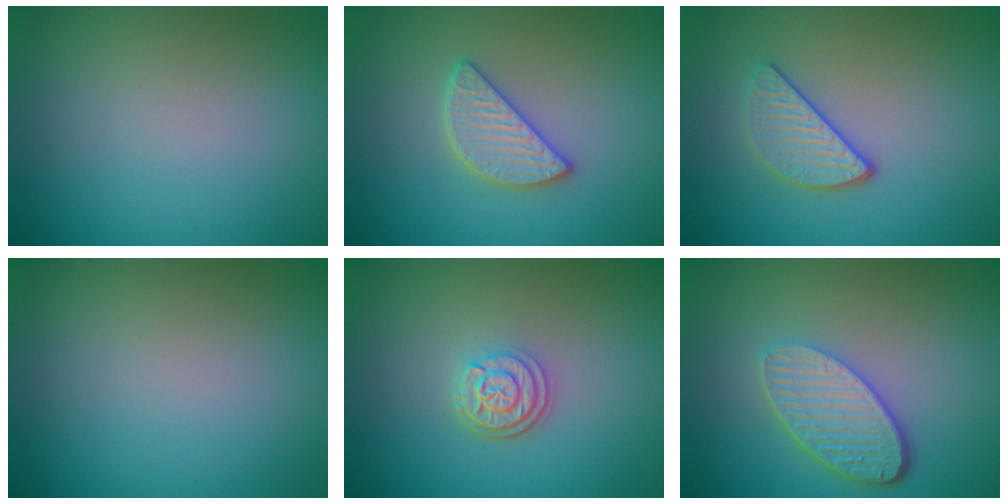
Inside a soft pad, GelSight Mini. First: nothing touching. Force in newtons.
{"total": 2.9, "press": 2.9, "slide": 0.3}
{"total": 3.0, "press": 2.5, "slide": 1.6}
{"total": 0.0}
{"total": 3.1, "press": 2.5, "slide": 1.8}
{"total": 5.3, "press": 3.9, "slide": 3.6}